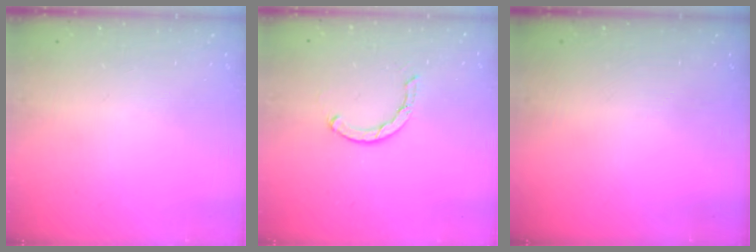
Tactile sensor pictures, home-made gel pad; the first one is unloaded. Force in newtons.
{"total": 2.5, "press": 2.5, "slide": 0.1}
{"total": 0.0}